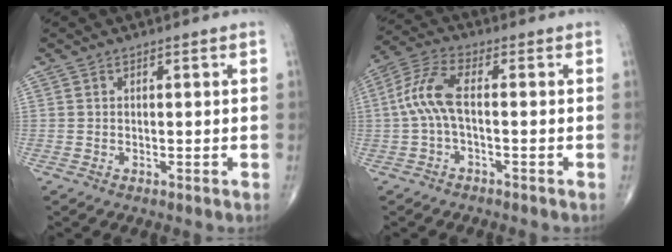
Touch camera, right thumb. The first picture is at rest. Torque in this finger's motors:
{"motor_torque": [0.03, 0.46, 0.66, -0.24, 0.09]}